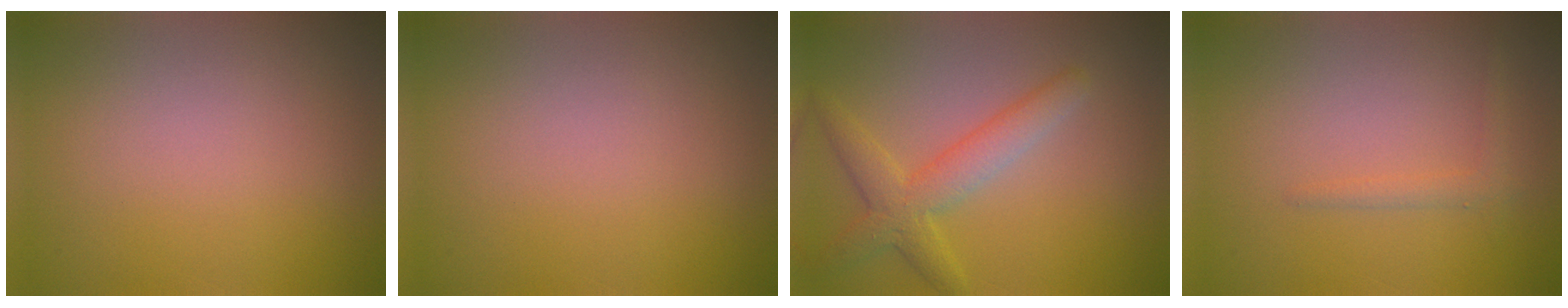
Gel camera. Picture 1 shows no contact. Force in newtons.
{"total": 0.0}
{"total": 3.7, "press": 3.7, "slide": 0.1}
{"total": 1.1, "press": 1.1, "slide": 0.1}